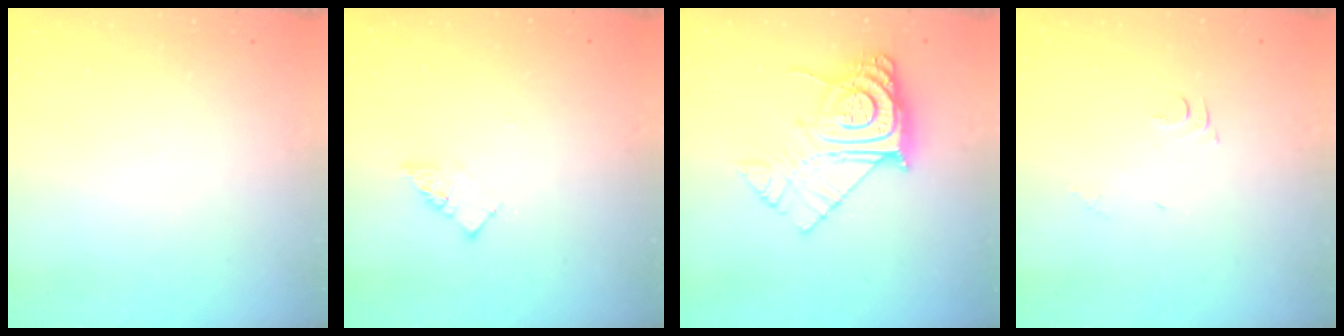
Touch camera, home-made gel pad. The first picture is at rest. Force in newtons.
{"total": 5.4, "press": 5.4, "slide": 0.1}
{"total": 13.5, "press": 13.5, "slide": 1.1}
{"total": 5.7, "press": 5.7, "slide": 0.6}